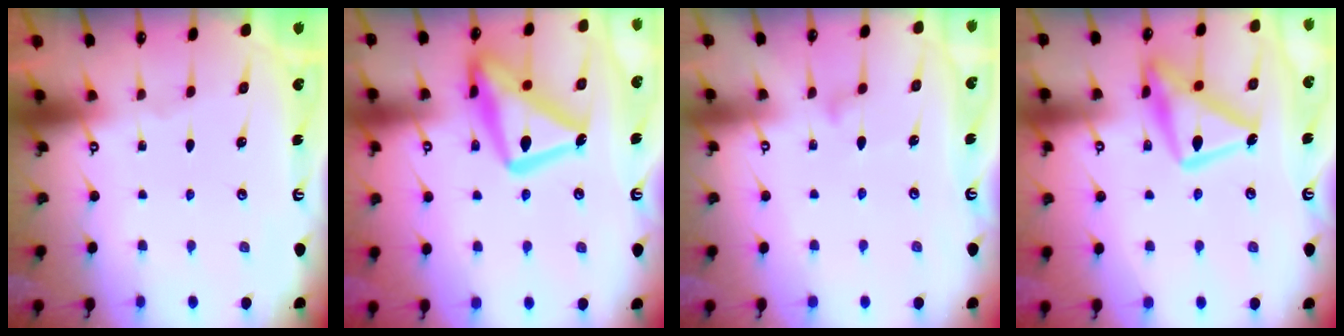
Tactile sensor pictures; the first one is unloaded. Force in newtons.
{"total": 19.9, "press": 19.9, "slide": 1.4}
{"total": 7.9, "press": 7.9, "slide": 0.4}
{"total": 18.8, "press": 18.7, "slide": 1.3}